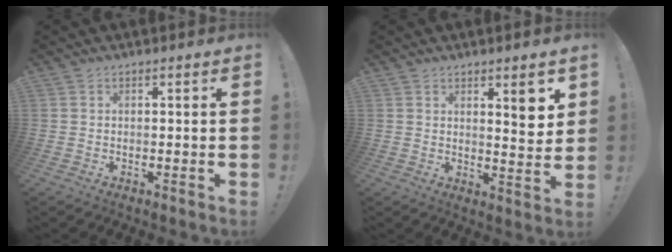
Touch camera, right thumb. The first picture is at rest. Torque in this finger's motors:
{"motor_torque": [-0.22, 0.44, -0.04, 0.16, 0.10]}